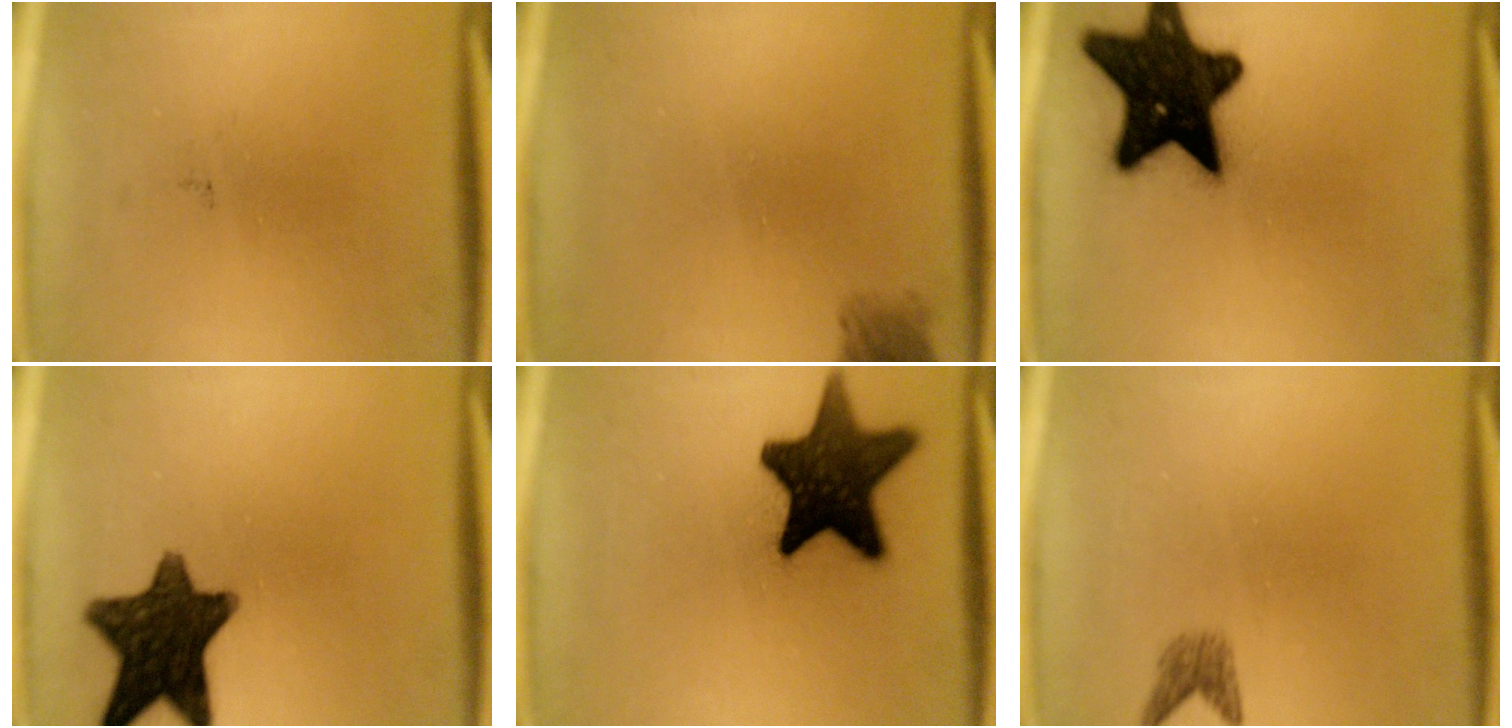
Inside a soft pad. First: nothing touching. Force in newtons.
{"total": 2.1}
{"total": 19.9}
{"total": 13.3}
{"total": 16.6}
{"total": 1.8}